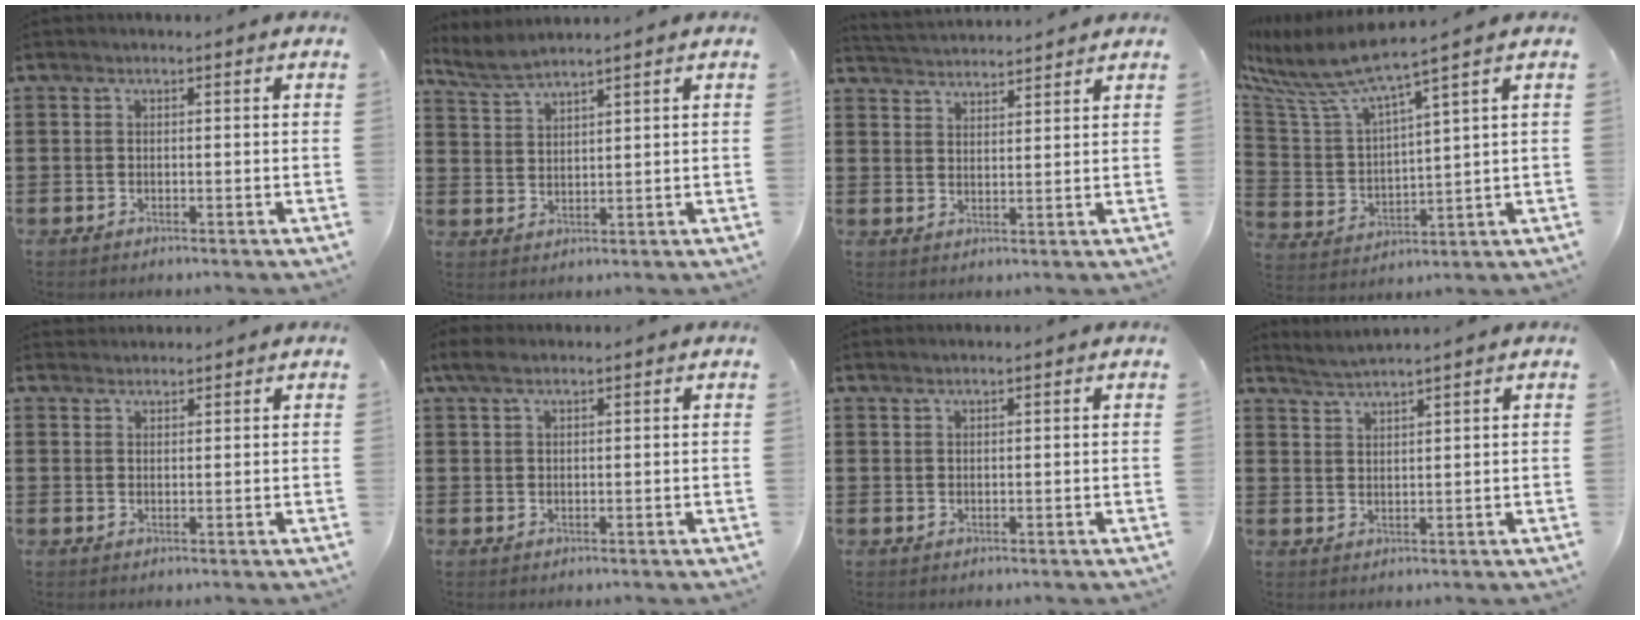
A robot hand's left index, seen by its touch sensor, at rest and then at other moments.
{"total": 3.5, "force": [3.3, 0.1, 1.2], "torque": [-0.034, -0.006, 0.061]}
{"total": 2.8, "force": [2.8, -0.2, -0.3], "torque": [-0.004, -0.012, 0.049]}
{"total": 6.5, "force": [5.5, 0.2, 3.5], "torque": [-0.096, -0.042, 0.088]}
{"total": 1.6, "force": [1.5, 0.2, -0.1], "torque": [-0.001, 0.002, 0.031]}
{"total": 2.7, "force": [1.7, 0.8, 1.9], "torque": [-0.041, 0.004, 0.032]}
{"total": 0.9, "force": [0.8, -0.1, 0.3], "torque": [-0.006, 0.000, 0.016]}
{"total": 2.3, "force": [2.2, -0.6, 0.2], "torque": [-0.009, -0.005, 0.041]}